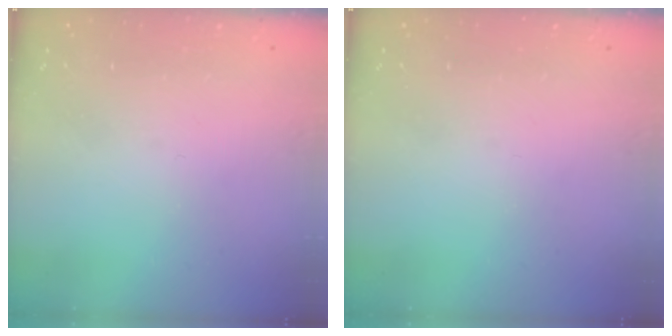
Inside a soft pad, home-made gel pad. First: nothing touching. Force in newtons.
{"total": 0.0}